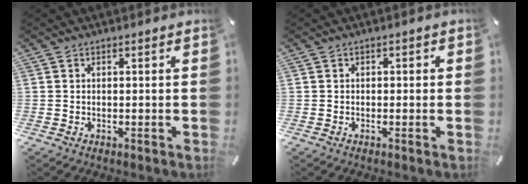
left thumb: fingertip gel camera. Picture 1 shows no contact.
{"total": 1.0, "force": [-0.6, 0.7, 0.2], "torque": [-0.004, 0.004, -0.014]}